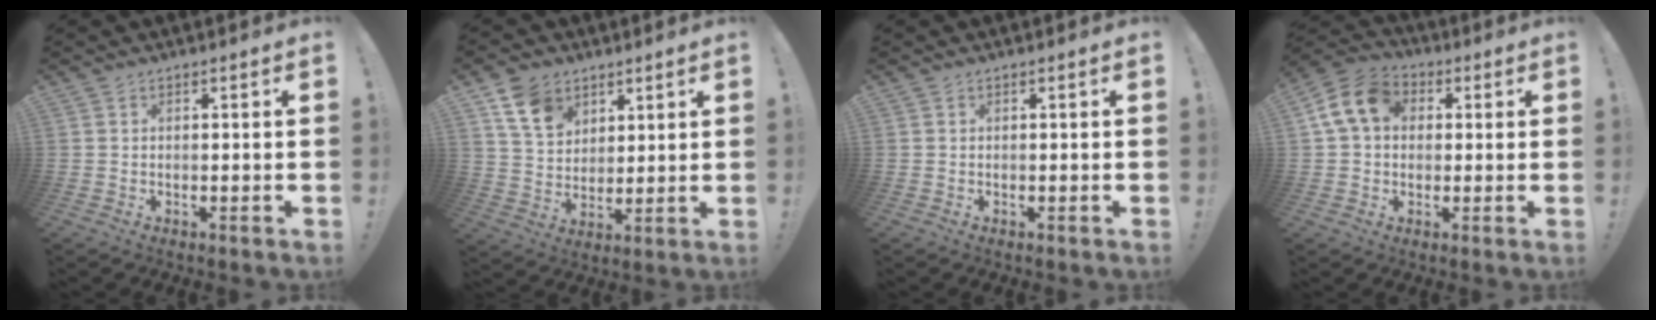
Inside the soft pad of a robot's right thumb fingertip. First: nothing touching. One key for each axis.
{"total": 11.0, "fx": 6.7, "fy": 7.4, "fz": 4.6, "tx": -0.077, "ty": -0.031, "tz": 0.132}
{"total": 0.0}
{"total": 12.7, "fx": 3.3, "fy": 9.7, "fz": 7.6, "tx": -0.136, "ty": 0.013, "tz": 0.070}